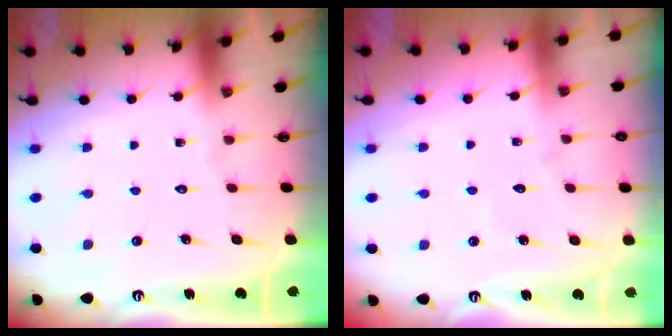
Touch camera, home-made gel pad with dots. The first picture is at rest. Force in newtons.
{"total": 3.2, "press": 3.2, "slide": 0.4}